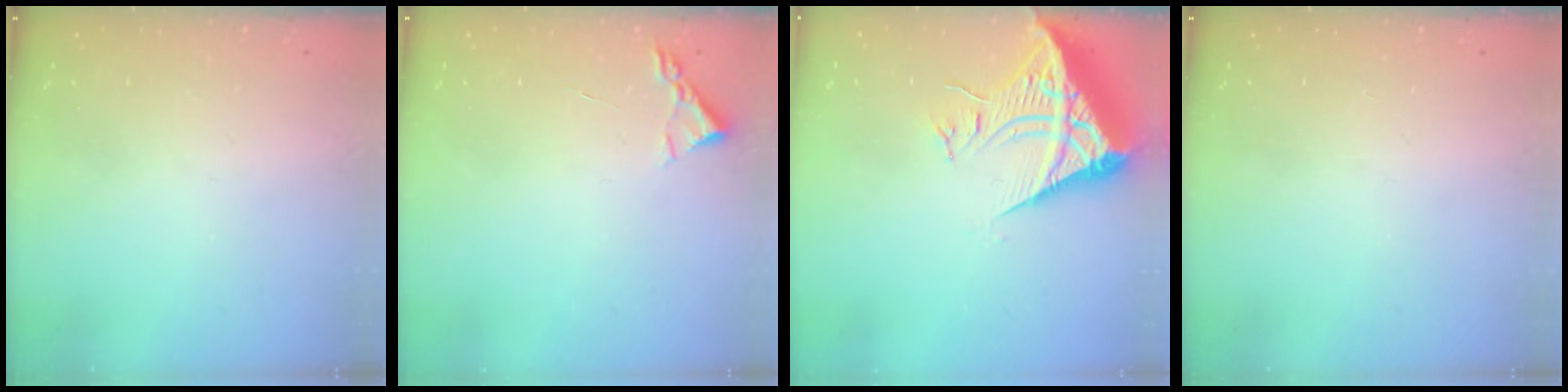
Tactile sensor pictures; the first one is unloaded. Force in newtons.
{"total": 2.2, "press": 2.2, "slide": 0.3}
{"total": 10.3, "press": 10.3, "slide": 1.2}
{"total": 0.0}